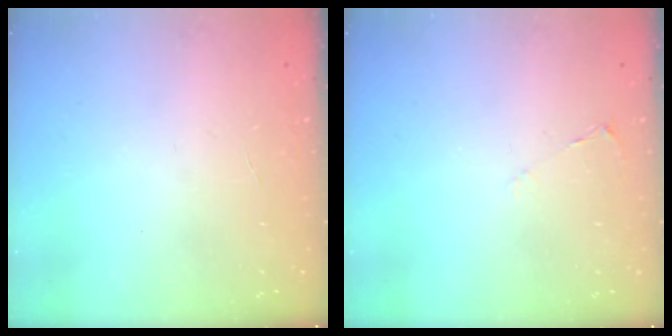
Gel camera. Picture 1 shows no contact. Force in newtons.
{"total": 2.4, "press": 2.3, "slide": 0.4}